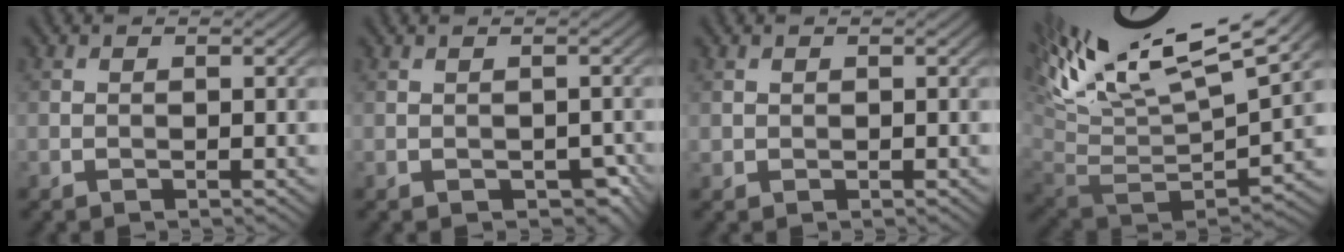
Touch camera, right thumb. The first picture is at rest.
{"total": 2.4, "force": [-0.9, 1.4, 1.6], "torque": [-0.030, -0.010, -0.005]}
{"total": 0.6, "force": [0.4, 0.4, 0.1], "torque": [-0.007, -0.001, 0.013]}
{"total": 17.7, "force": [9.3, 6.0, 13.8], "torque": [-0.277, 0.024, 0.172]}